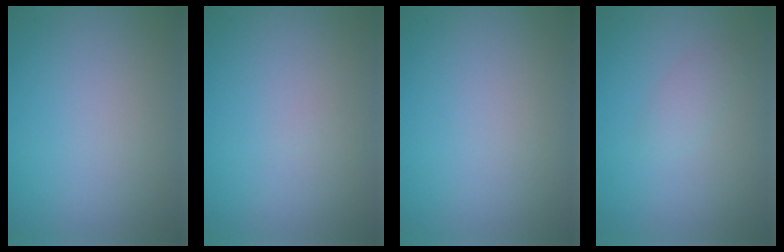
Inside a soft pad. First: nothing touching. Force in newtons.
{"total": 0.0}
{"total": 0.0}
{"total": 1.3, "press": 1.3, "slide": 0.1}